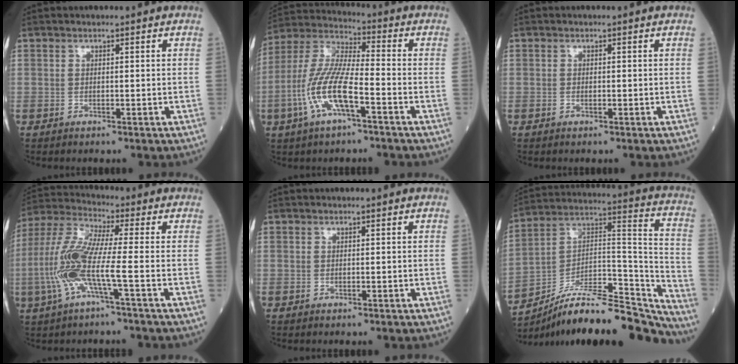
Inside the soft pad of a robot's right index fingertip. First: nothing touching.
{"total": 12.2, "force": [-4.4, 2.6, 11.1], "torque": [-0.245, 0.003, -0.084]}
{"total": 0.5, "force": [-0.1, 0.2, 0.5], "torque": [-0.008, 0.000, 0.000]}
{"total": 11.1, "force": [-2.8, 0.5, 10.7], "torque": [-0.247, 0.007, -0.066]}
{"total": 0.0}
{"total": 23.3, "force": [-20.8, 3.7, 9.9], "torque": [-0.122, 0.039, -0.332]}